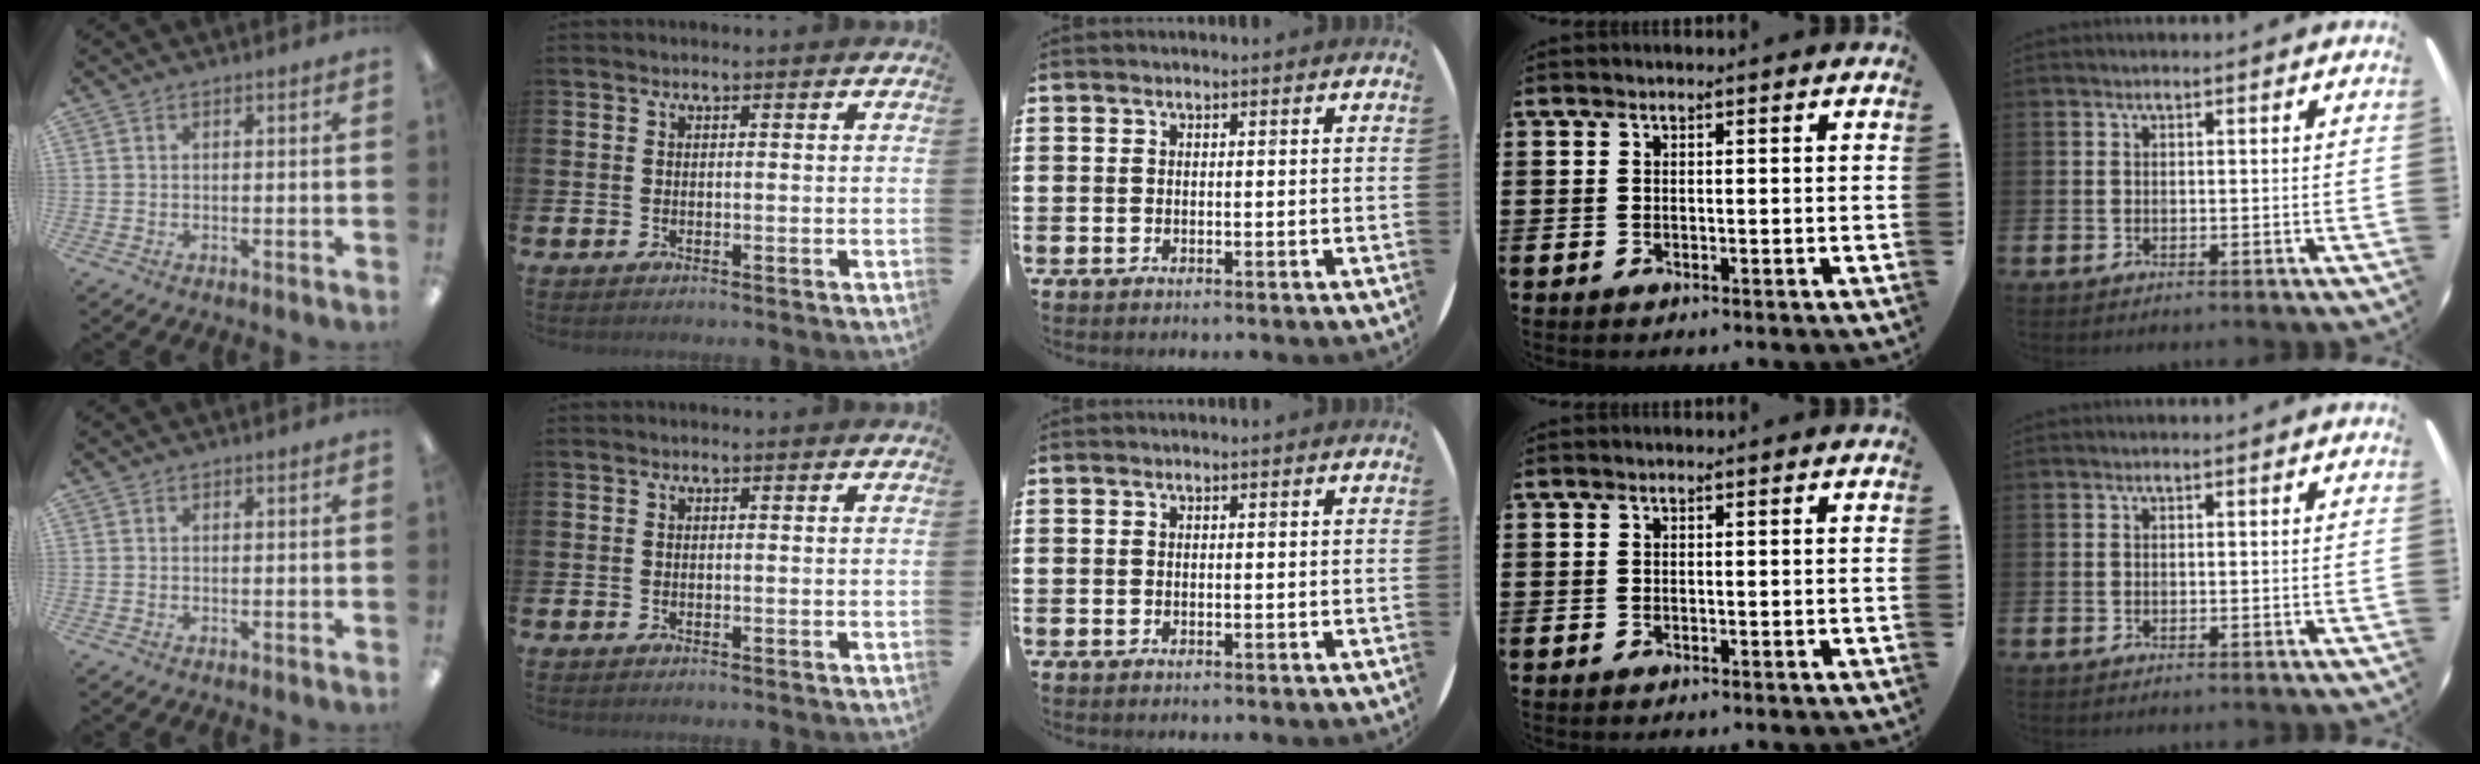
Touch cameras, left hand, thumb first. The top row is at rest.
{}